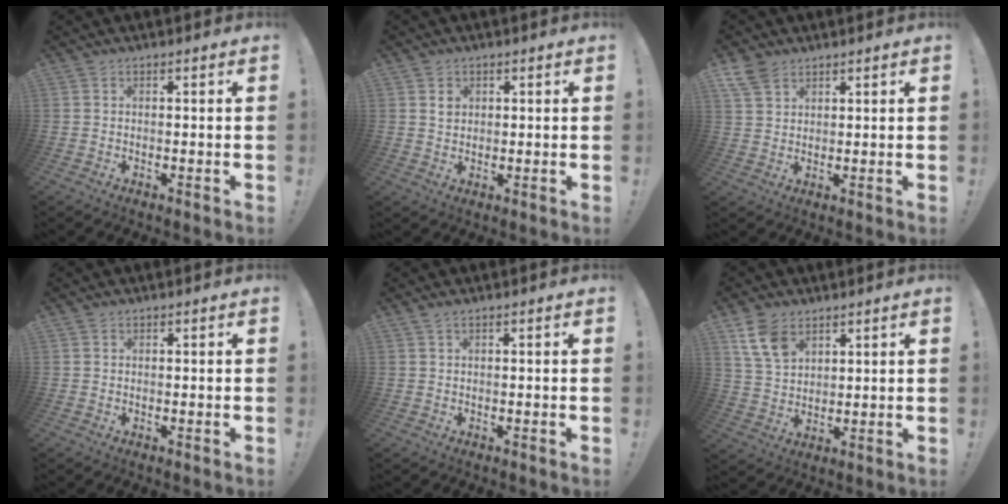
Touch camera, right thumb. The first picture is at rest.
{"total": 2.4, "force": [1.2, 2.0, 0.6], "torque": [0.012, -0.009, 0.016]}
{"total": 6.0, "force": [4.1, 3.5, 2.5], "torque": [-0.050, -0.012, 0.082]}
{"total": 0.5, "force": [0.4, 0.4, -0.1], "torque": [0.002, 0.000, 0.007]}
{"total": 0.9, "force": [0.5, 0.1, 0.8], "torque": [-0.023, 0.003, 0.010]}
{"total": 9.6, "force": [5.6, 6.1, 4.8], "torque": [-0.088, -0.021, 0.113]}